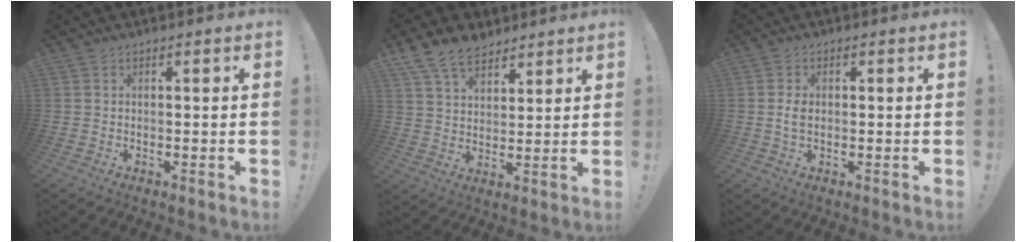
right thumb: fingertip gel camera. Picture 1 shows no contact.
{"total": 10.7, "force": [7.5, 6.1, 4.6], "torque": [-0.084, -0.034, 0.146]}
{"total": 2.9, "force": [-0.1, 1.7, 2.3], "torque": [-0.044, 0.001, -0.004]}